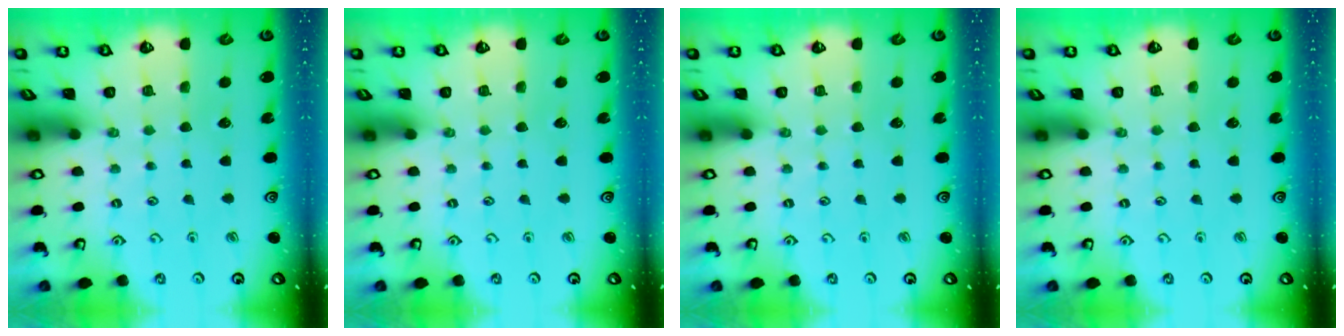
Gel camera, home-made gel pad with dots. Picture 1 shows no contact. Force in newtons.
{"total": 0.0}
{"total": 0.0}
{"total": 0.0}